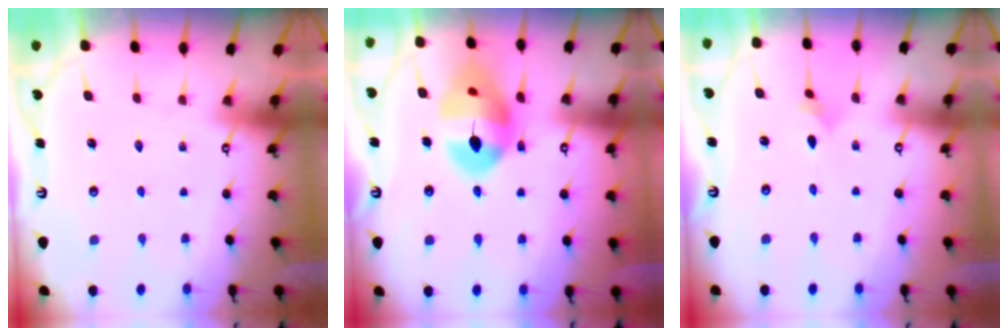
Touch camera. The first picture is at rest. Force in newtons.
{"total": 16.8, "press": 16.7, "slide": 2.1}
{"total": 1.8, "press": 1.7, "slide": 0.5}